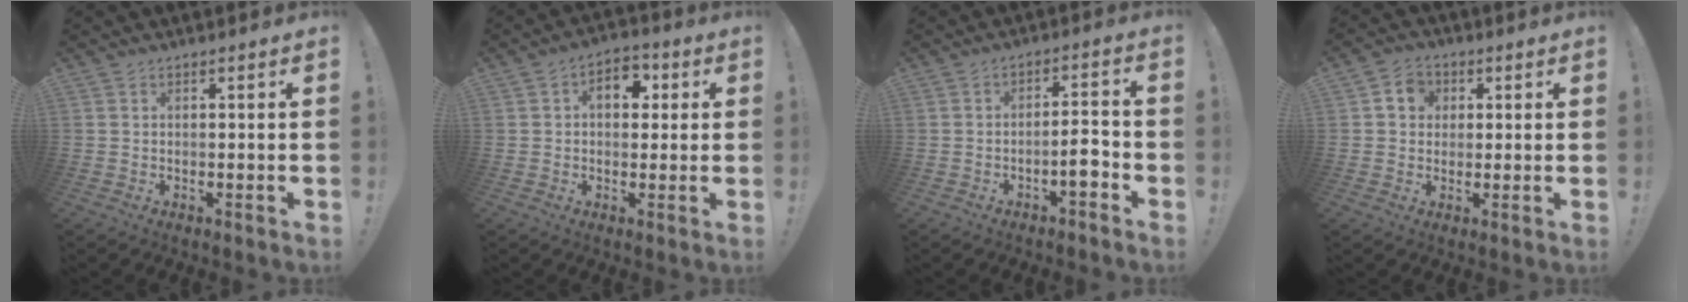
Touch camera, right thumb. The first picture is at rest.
{"total": 7.9, "force": [1.7, 5.4, 5.5], "torque": [-0.076, 0.008, 0.027]}
{"total": 5.9, "force": [-3.2, 1.9, 4.6], "torque": [-0.069, 0.013, -0.053]}
{"total": 6.4, "force": [1.7, 5.6, 2.7], "torque": [-0.039, 0.004, 0.034]}